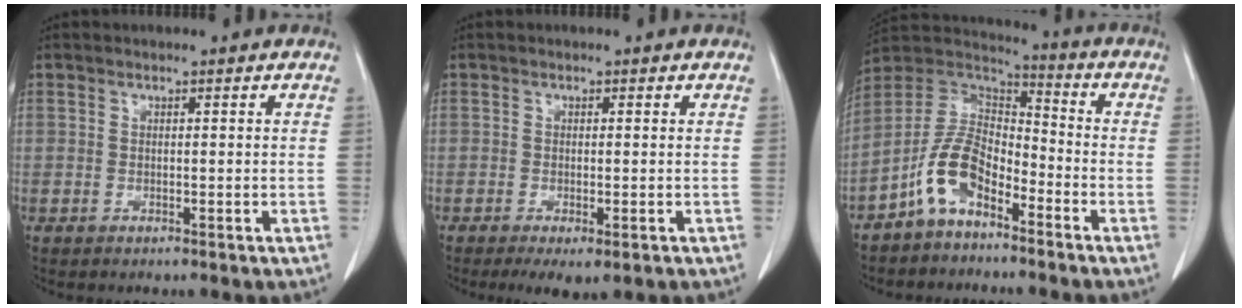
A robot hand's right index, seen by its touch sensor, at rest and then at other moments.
{"total": 4.3, "force": [-2.3, 1.3, 3.4], "torque": [-0.051, -0.011, -0.030]}
{"total": 9.9, "force": [-5.6, 5.1, 6.4], "torque": [-0.138, 0.027, -0.112]}